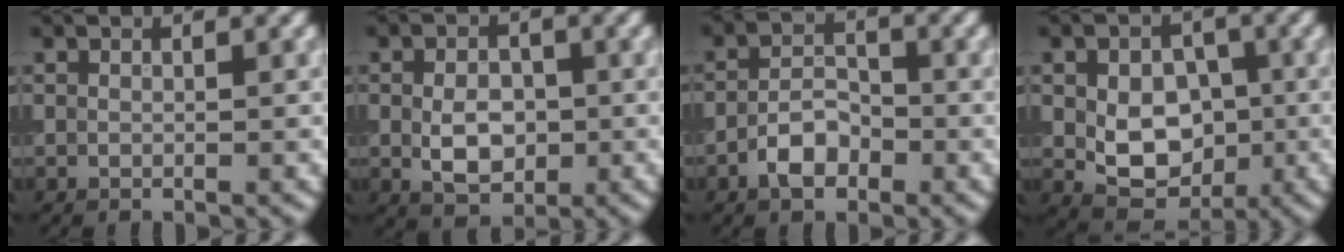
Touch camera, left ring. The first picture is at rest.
{"total": 4.1, "force": [-0.4, 2.8, 2.9], "torque": [-0.051, -0.002, -0.006]}
{"total": 3.3, "force": [-1.7, 1.8, 2.1], "torque": [-0.035, 0.007, -0.036]}
{"total": 6.7, "force": [-0.7, 4.7, 4.7], "torque": [-0.080, -0.003, -0.013]}